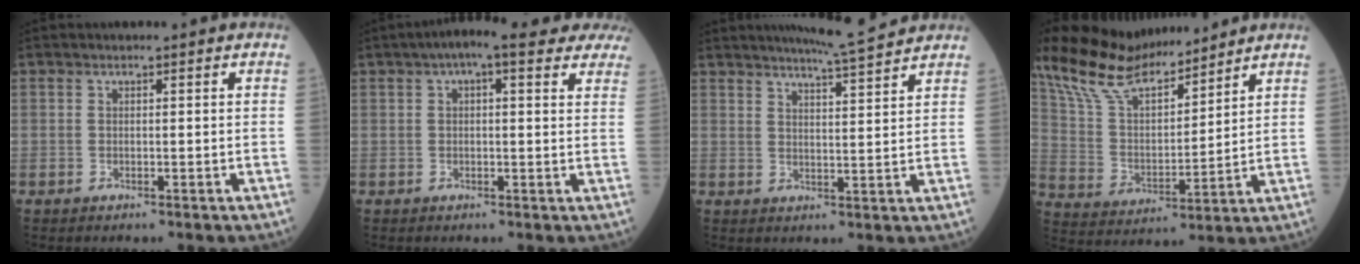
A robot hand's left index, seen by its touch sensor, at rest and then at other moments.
{"total": 11.7, "force": [8.7, 3.2, 7.2], "torque": [-0.089, 0.037, 0.098]}
{"total": 7.2, "force": [6.8, -0.6, 2.3], "torque": [-0.049, -0.002, 0.098]}
{"total": 15.4, "force": [13.5, 3.5, 6.4], "torque": [-0.133, 0.018, 0.261]}